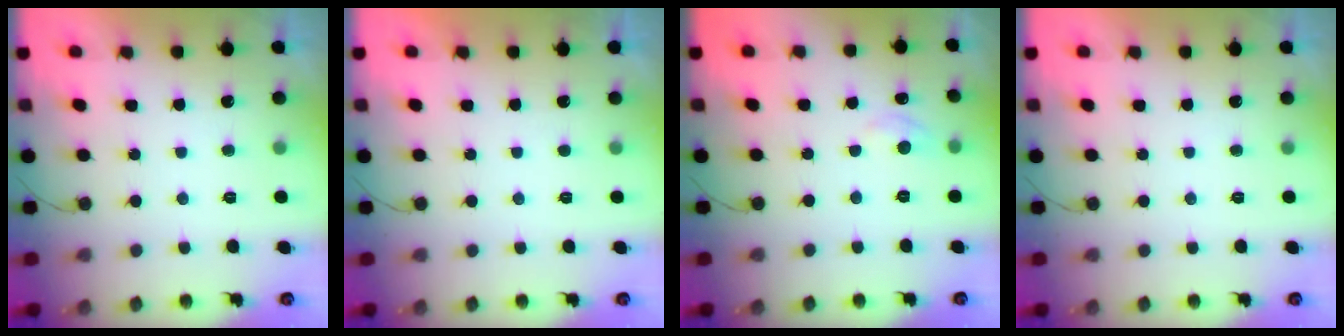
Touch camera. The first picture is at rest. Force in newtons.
{"total": 0.0}
{"total": 4.6, "press": 4.6, "slide": 0.5}
{"total": 0.0}